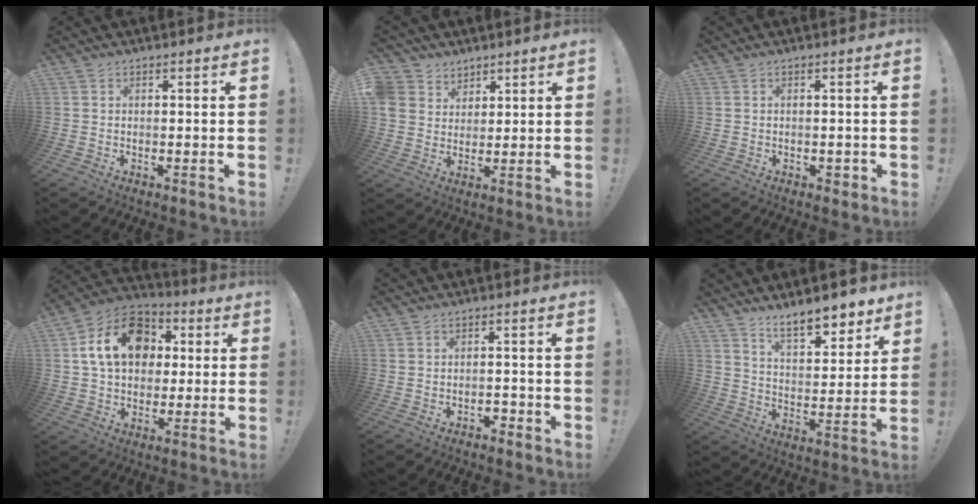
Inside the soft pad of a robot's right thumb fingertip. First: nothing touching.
{"total": 6.9, "force": [4.1, 5.6, 0.6], "torque": [-0.018, -0.028, 0.084]}
{"total": 1.5, "force": [-0.4, 1.1, 1.0], "torque": [-0.005, 0.001, -0.007]}
{"total": 18.0, "force": [4.5, 13.6, 10.9], "torque": [-0.161, 0.010, 0.090]}
{"total": 2.0, "force": [-1.4, 1.1, 1.0], "torque": [-0.016, -0.001, -0.025]}
{"total": 11.1, "force": [8.9, 3.7, 5.5], "torque": [-0.077, -0.062, 0.159]}